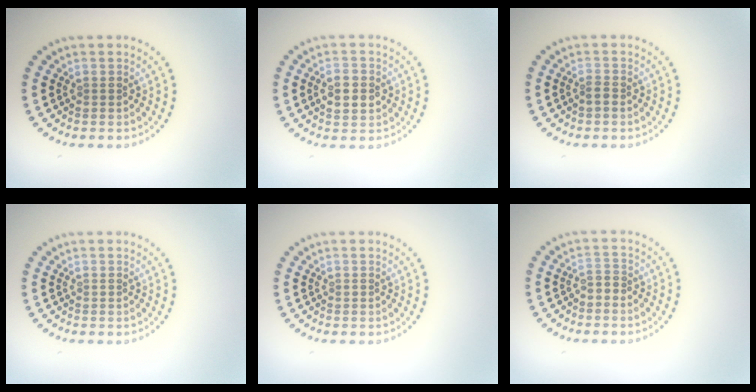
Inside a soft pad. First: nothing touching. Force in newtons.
{"total": 2.9, "press": 2.9, "slide": 0.1}
{"total": 1.0, "press": 0.8, "slide": 0.5}
{"total": 0.0}
{"total": 0.0}
{"total": 1.3, "press": 1.0, "slide": 0.9}